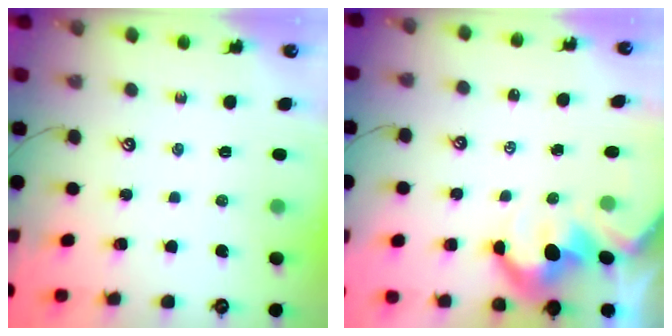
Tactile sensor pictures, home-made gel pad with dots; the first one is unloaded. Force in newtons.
{"total": 6.3, "press": 6.2, "slide": 0.9}